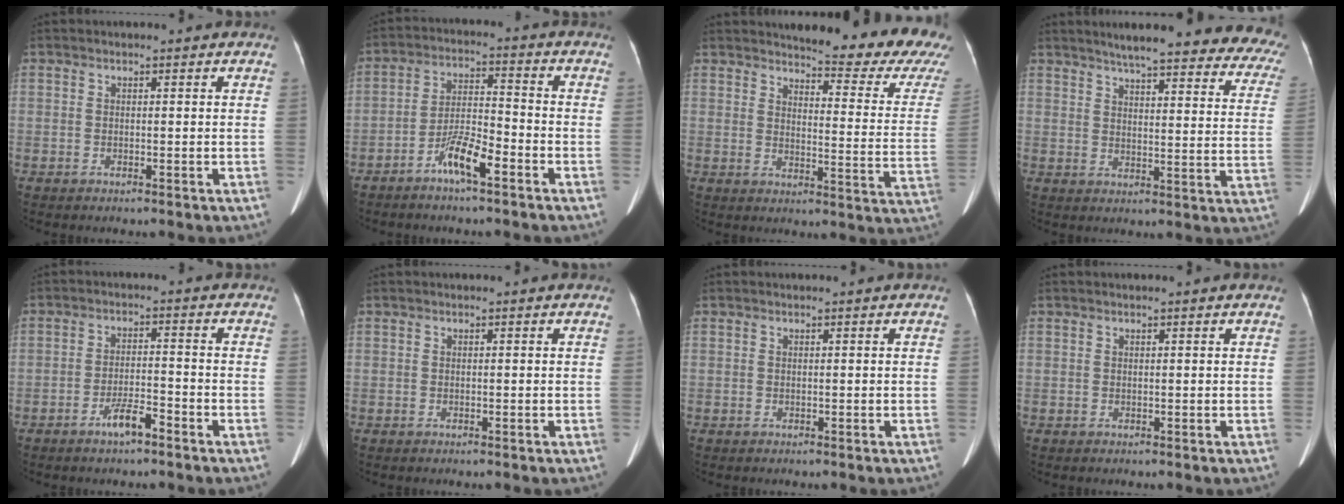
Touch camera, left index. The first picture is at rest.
{"total": 6.3, "force": [-4.2, 1.0, 4.5], "torque": [-0.095, 0.007, -0.079]}
{"total": 17.1, "force": [15.7, 1.0, 6.9], "torque": [-0.086, -0.095, 0.171]}
{"total": 24.5, "force": [20.9, 3.8, 12.4], "torque": [-0.149, -0.042, 0.232]}
{"total": 4.1, "force": [-2.9, 0.6, 2.8], "torque": [-0.054, -0.001, -0.053]}
{"total": 0.0}
{"total": 0.0}
{"total": 0.7, "force": [0.6, 0.0, 0.3], "torque": [-0.007, 0.009, 0.011]}